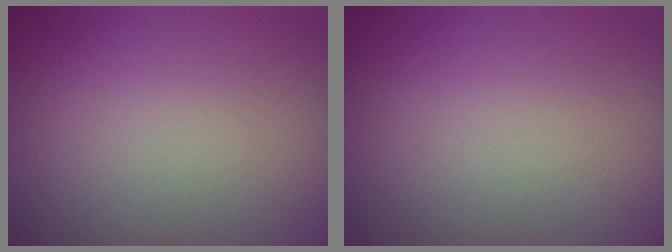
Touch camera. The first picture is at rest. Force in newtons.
{"total": 0.0}